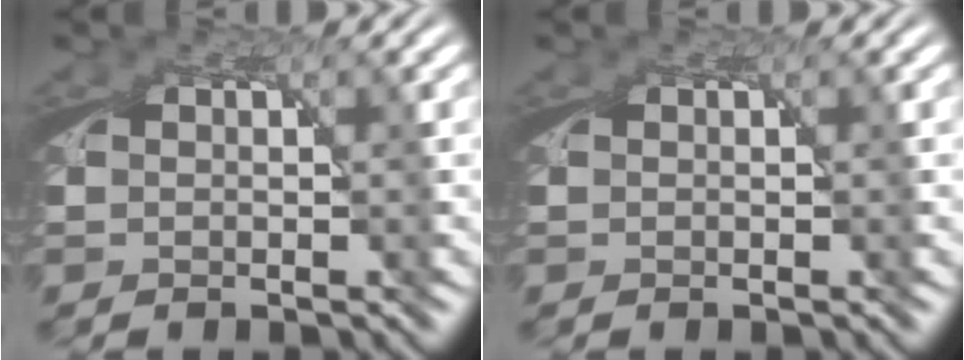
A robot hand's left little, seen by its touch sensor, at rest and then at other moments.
{"total": 0.0}